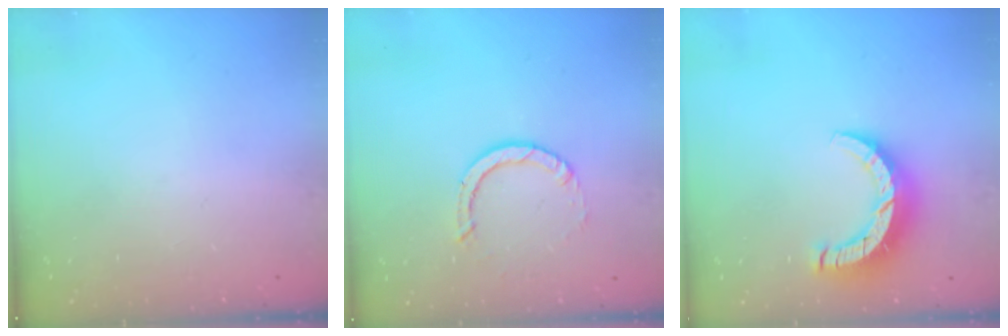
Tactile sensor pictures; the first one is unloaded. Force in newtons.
{"total": 2.9, "press": 2.9, "slide": 0.2}
{"total": 9.7, "press": 9.7, "slide": 0.2}